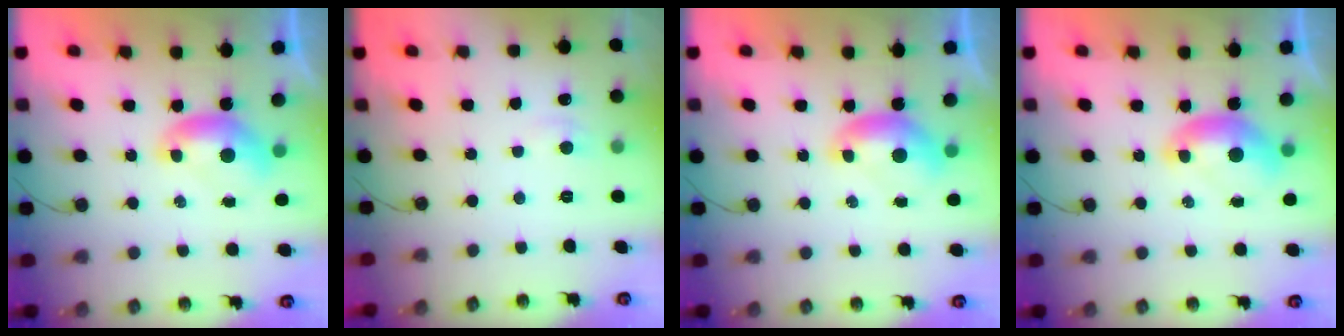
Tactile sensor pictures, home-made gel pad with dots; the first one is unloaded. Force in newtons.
{"total": 1.9, "press": 1.8, "slide": 0.4}
{"total": 0.0}
{"total": 1.2, "press": 1.1, "slide": 0.6}